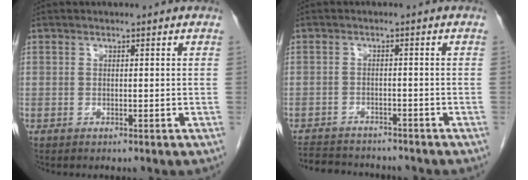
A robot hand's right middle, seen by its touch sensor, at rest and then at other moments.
{"total": 9.9, "force": [-9.1, 2.6, 2.8], "torque": [-0.055, 0.003, -0.127]}